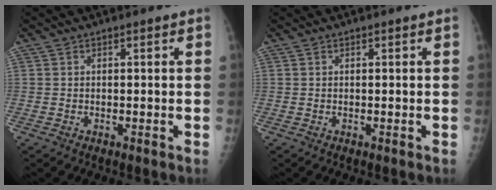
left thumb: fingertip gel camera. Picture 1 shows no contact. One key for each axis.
{"total": 0.0}